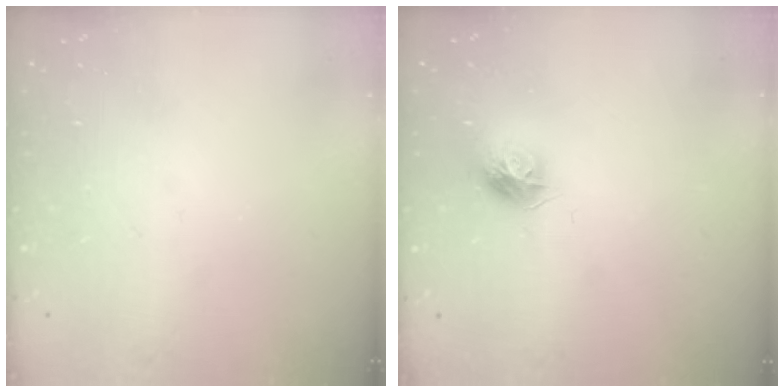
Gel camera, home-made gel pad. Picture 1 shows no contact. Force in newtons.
{"total": 9.4, "press": 9.4, "slide": 0.5}